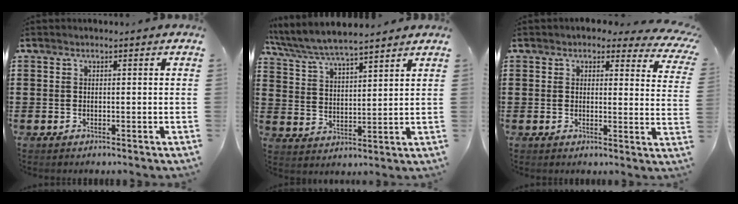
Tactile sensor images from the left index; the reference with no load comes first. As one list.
[{"total": 6.1, "force": [5.7, 0.4, 2.2], "torque": [-0.065, -0.029, 0.099]}, {"total": 3.5, "force": [2.9, 1.2, 1.7], "torque": [-0.030, -0.012, 0.048]}]